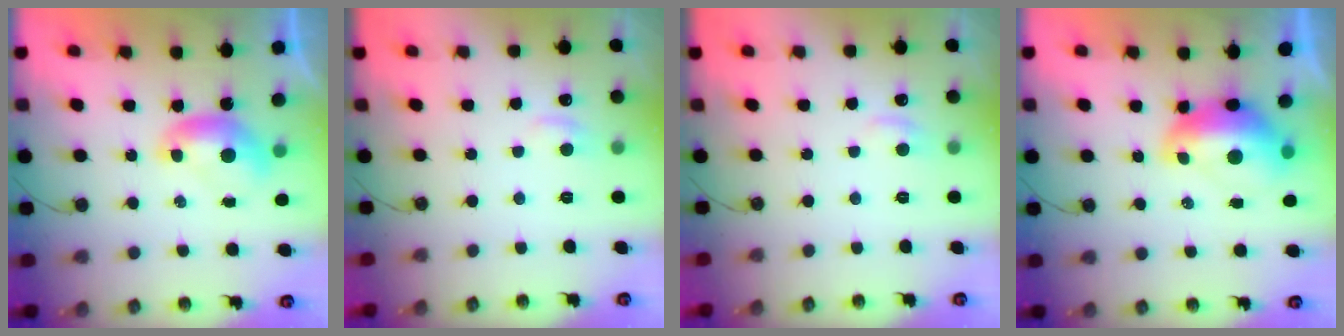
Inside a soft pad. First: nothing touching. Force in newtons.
{"total": 0.9, "press": 0.5, "slide": 0.8}
{"total": 0.9, "press": 0.5, "slide": 0.8}
{"total": 3.0, "press": 2.9, "slide": 0.7}